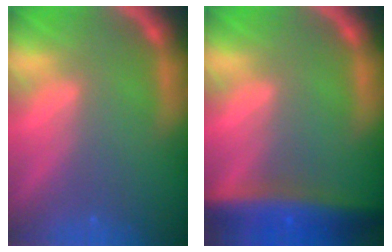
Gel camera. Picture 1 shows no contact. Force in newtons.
{"total": 7.5}